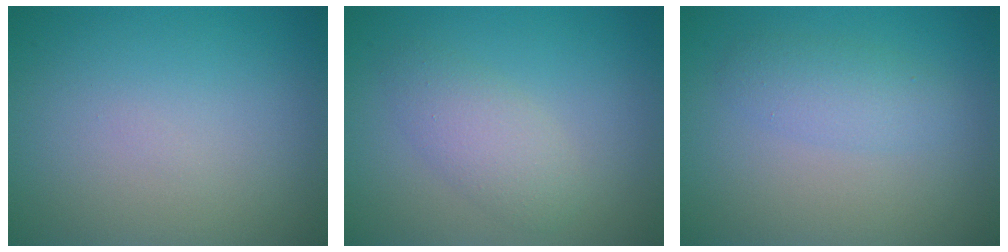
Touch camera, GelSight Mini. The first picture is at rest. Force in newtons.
{"total": 2.7, "press": 2.7, "slide": 0.0}
{"total": 2.2, "press": 2.2, "slide": 0.1}